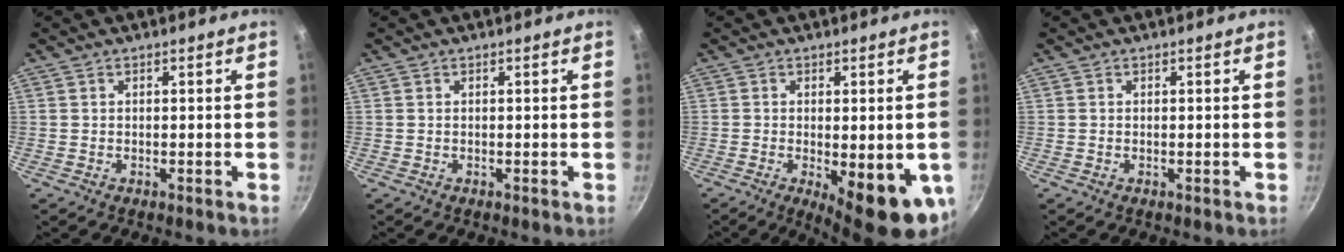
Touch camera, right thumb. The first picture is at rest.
{"total": 0.0}
{"total": 13.4, "force": [-3.4, 4.4, 12.2], "torque": [-0.140, -0.014, -0.033]}
{"total": 0.0}